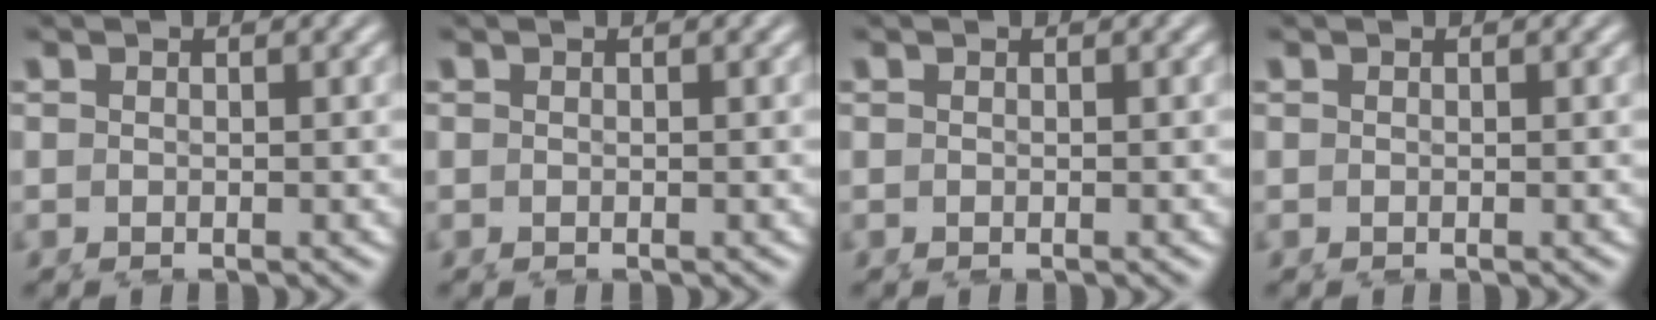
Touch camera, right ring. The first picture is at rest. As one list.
[{"total": 0.0}, {"total": 0.0}, {"total": 0.0}]